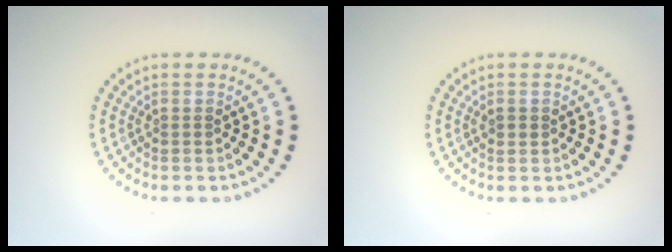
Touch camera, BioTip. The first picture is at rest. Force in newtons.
{"total": 0.9, "press": 0.8, "slide": 0.3}